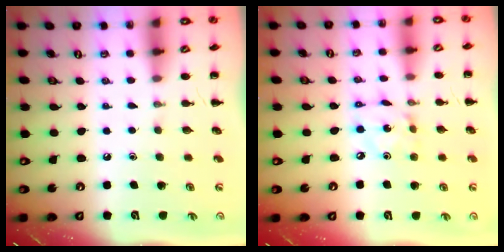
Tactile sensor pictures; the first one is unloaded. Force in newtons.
{"total": 3.2, "press": 3.1, "slide": 0.5}